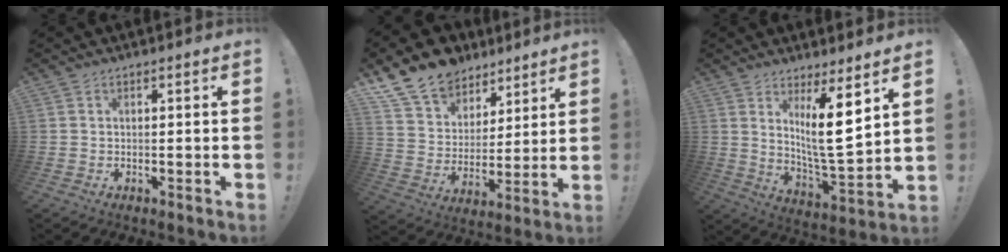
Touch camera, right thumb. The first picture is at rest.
{"total": 14.7, "force": [10.4, 9.5, 3.9], "torque": [-0.075, -0.075, 0.205]}
{"total": 13.3, "force": [5.6, 2.2, 11.9], "torque": [-0.192, -0.052, 0.087]}